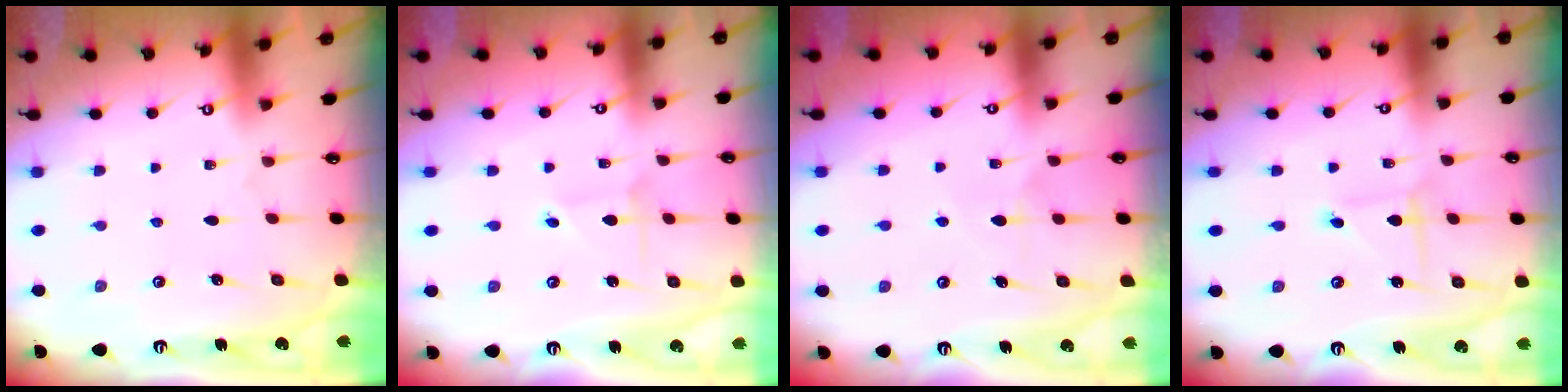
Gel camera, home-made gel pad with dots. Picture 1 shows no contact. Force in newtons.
{"total": 1.9, "press": 1.9, "slide": 0.2}
{"total": 5.1, "press": 5.1, "slide": 0.6}
{"total": 1.6, "press": 1.6, "slide": 0.1}